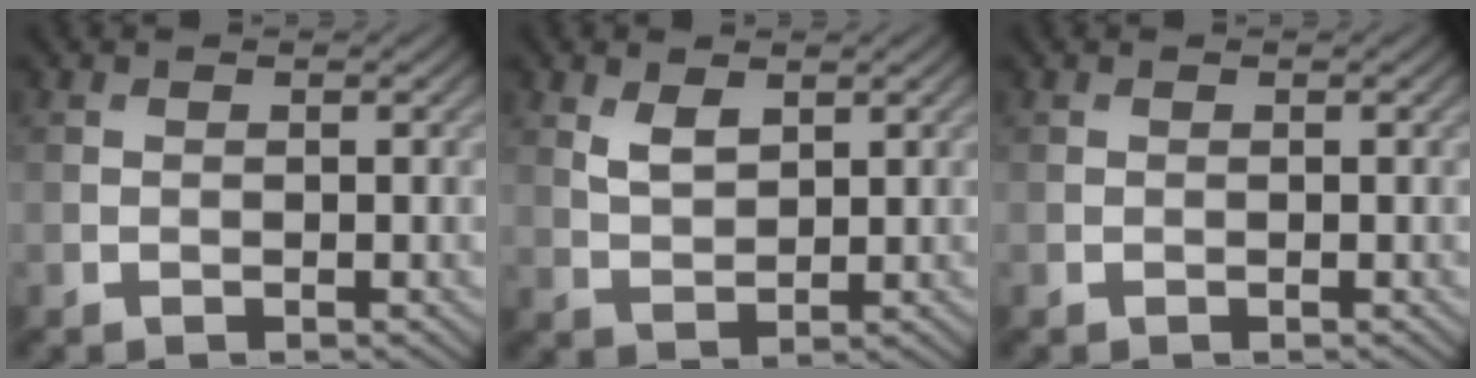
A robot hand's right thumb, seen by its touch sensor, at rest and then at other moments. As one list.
[{"total": 2.9, "force": [1.6, 1.5, 1.9], "torque": [-0.047, -0.005, 0.037]}, {"total": 0.0}]